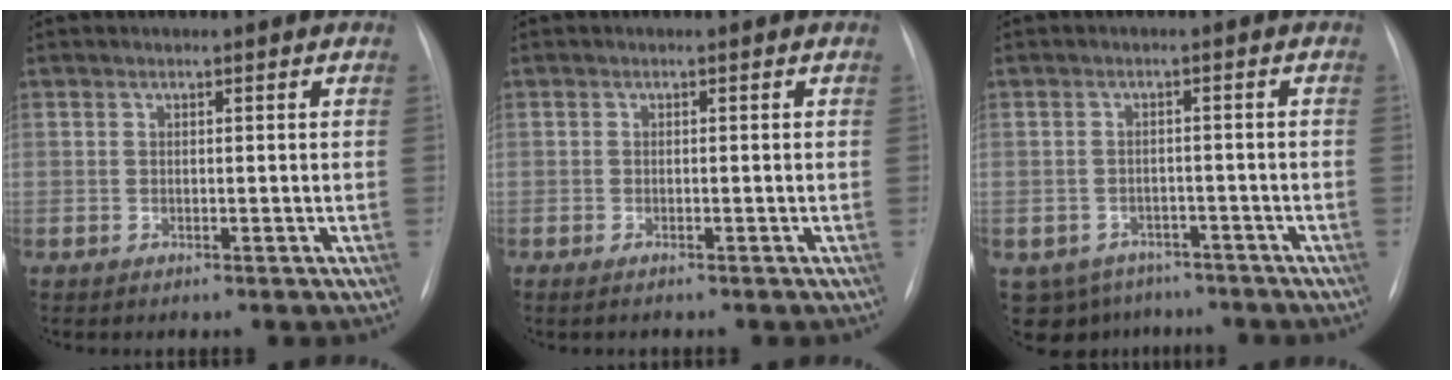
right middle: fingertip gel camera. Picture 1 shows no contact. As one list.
[{"total": 4.5, "force": [-3.0, 1.4, 3.1], "torque": [-0.063, -0.016, -0.049]}, {"total": 7.7, "force": [-5.7, 5.1, 1.3], "torque": [-0.021, 0.010, -0.071]}]